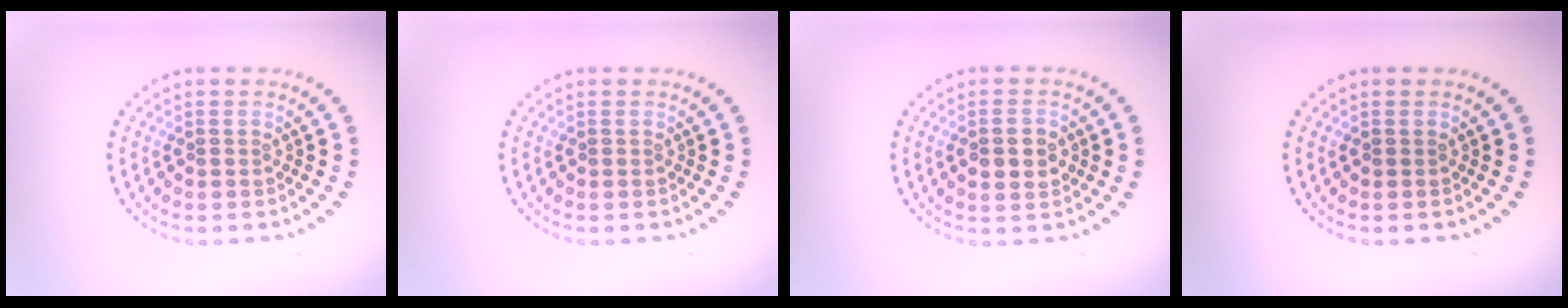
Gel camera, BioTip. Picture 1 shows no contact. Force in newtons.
{"total": 0.0}
{"total": 2.3, "press": 2.3, "slide": 0.1}
{"total": 0.0}